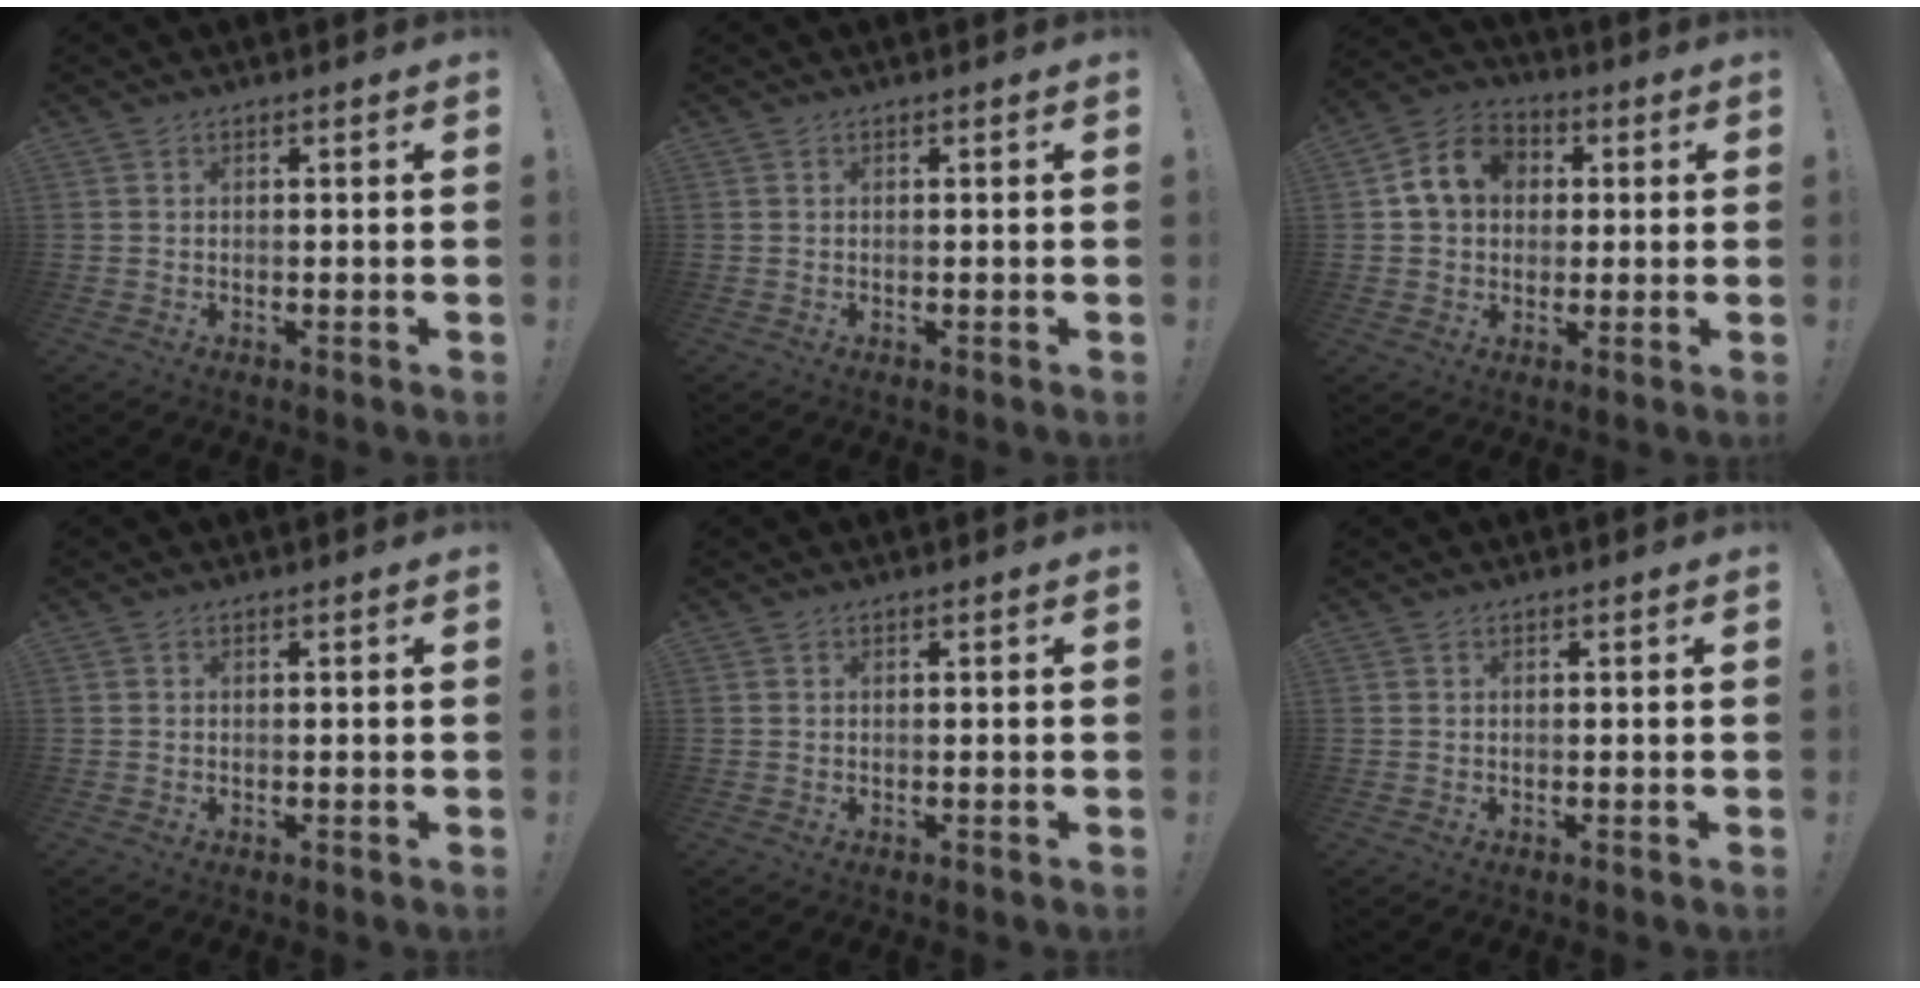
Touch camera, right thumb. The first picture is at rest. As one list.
[{"total": 0.0}, {"total": 11.8, "force": [3.1, 9.8, 5.9], "torque": [-0.086, 0.006, 0.065]}, {"total": 0.0}, {"total": 0.0}, {"total": 0.0}]